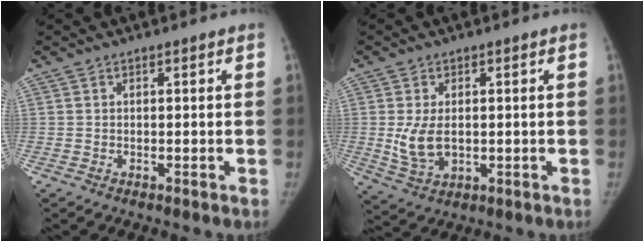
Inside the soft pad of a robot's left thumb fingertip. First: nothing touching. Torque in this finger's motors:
{"motor_torque": [-0.40, 0.70, 0.94, -0.05, 0.08]}